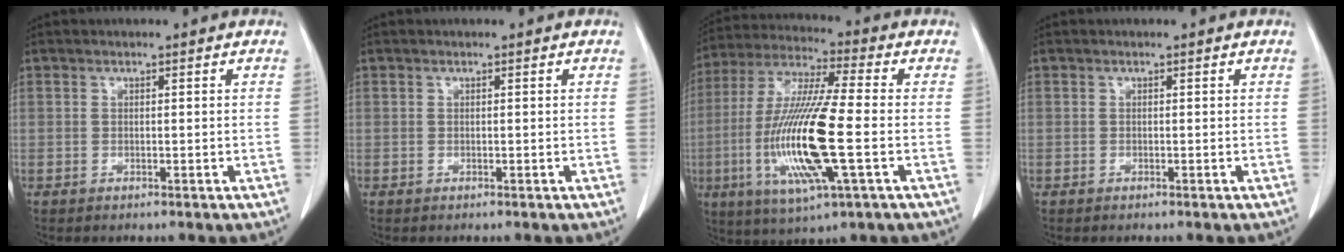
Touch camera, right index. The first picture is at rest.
{"total": 0.0}
{"total": 17.3, "force": [-3.5, 1.3, 16.9], "torque": [-0.357, -0.015, -0.063]}
{"total": 0.0}